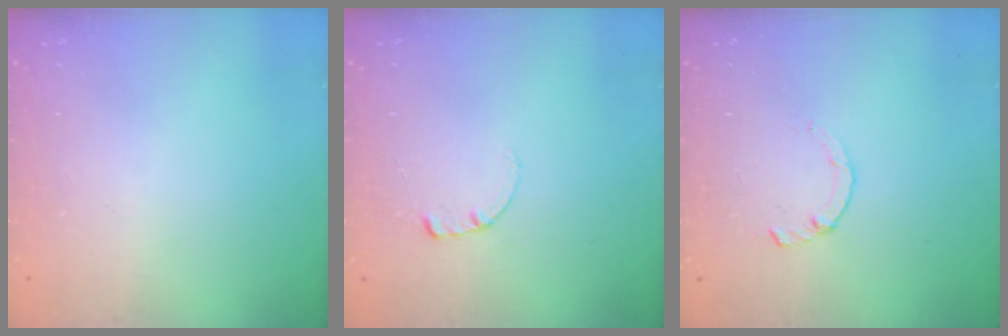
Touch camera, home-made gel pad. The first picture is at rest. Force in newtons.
{"total": 0.6, "press": 0.5, "slide": 0.2}
{"total": 2.2, "press": 2.2, "slide": 0.2}